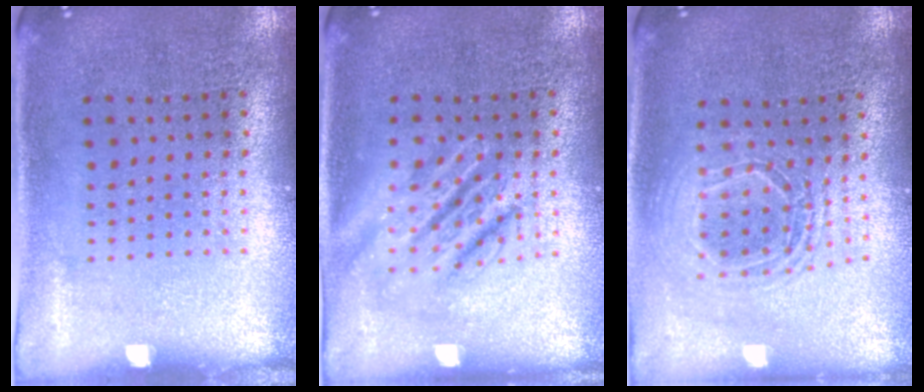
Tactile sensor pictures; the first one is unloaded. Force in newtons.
{"total": 2.6, "press": 2.6, "slide": 0.3}
{"total": 1.6, "press": 1.4, "slide": 0.8}